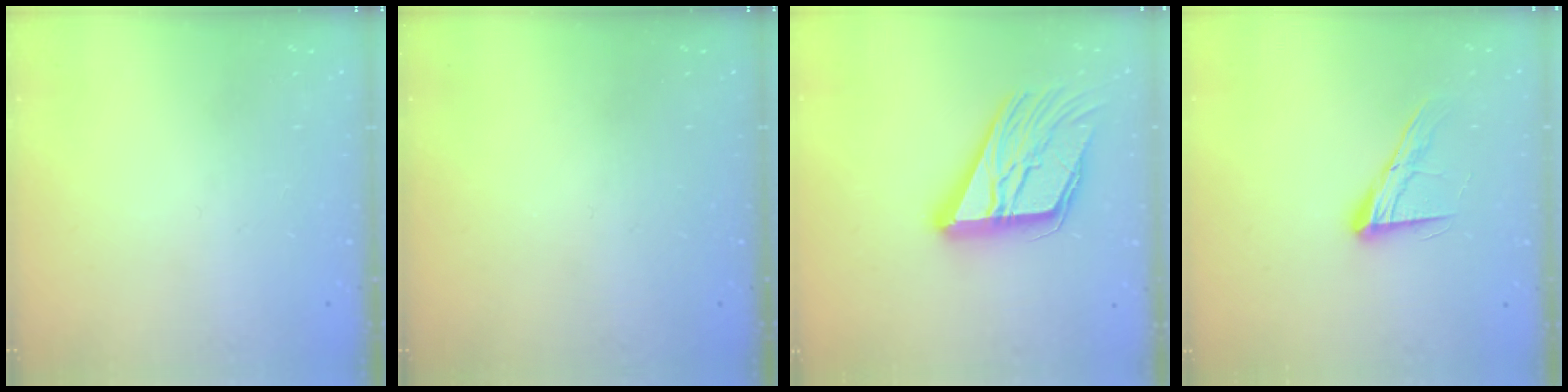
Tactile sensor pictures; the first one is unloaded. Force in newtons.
{"total": 0.0}
{"total": 20.2, "press": 20.1, "slide": 2.1}
{"total": 12.4, "press": 12.3, "slide": 1.4}